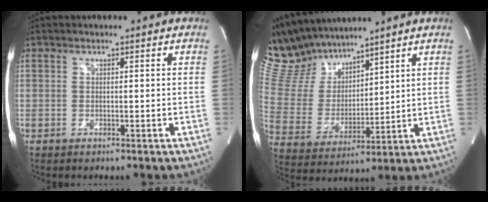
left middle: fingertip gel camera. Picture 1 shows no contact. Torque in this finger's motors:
{"motor_torque": [0.45, -1.29, -0.08, -0.08]}